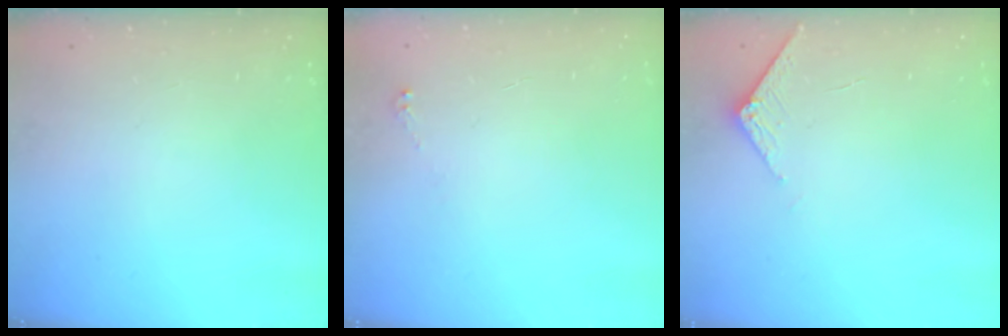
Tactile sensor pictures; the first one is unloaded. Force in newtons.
{"total": 3.1, "press": 3.0, "slide": 0.5}
{"total": 2.7, "press": 2.7, "slide": 0.3}